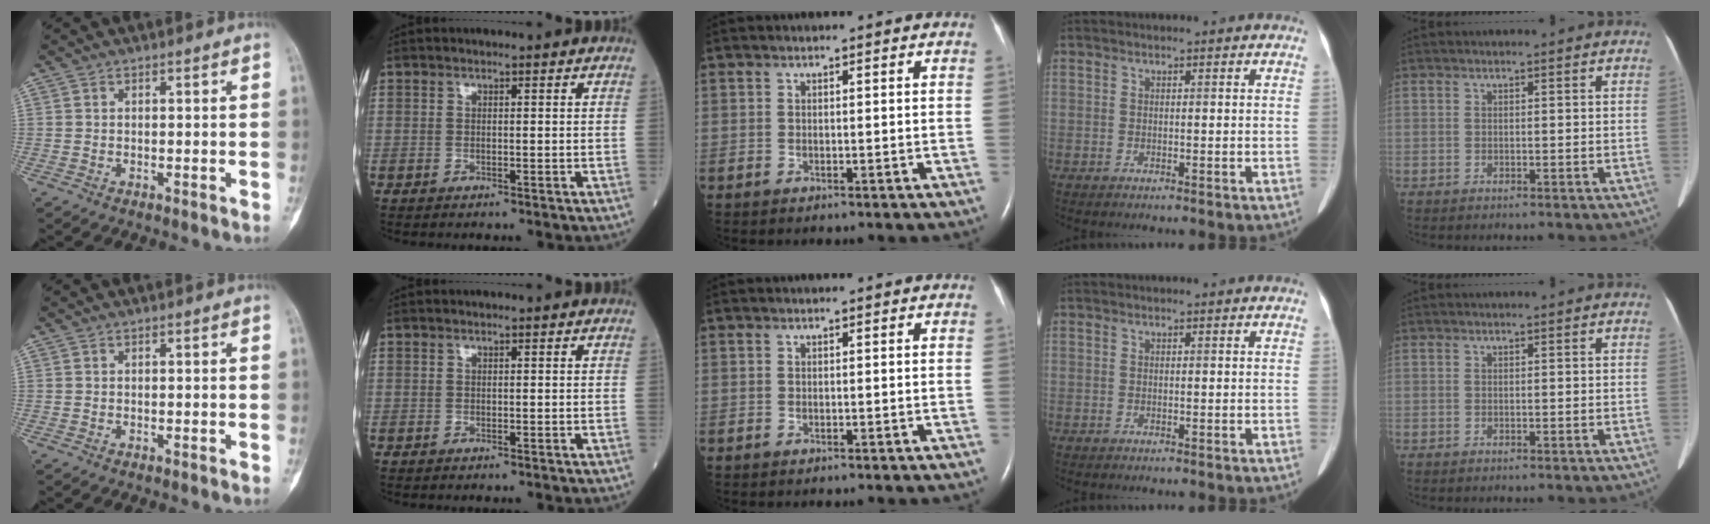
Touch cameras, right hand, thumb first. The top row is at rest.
{}